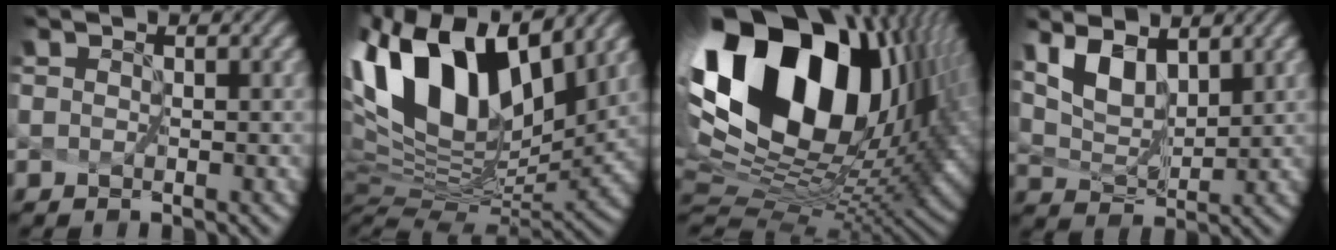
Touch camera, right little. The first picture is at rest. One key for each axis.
{"total": 14.1, "fx": 6.9, "fy": 6.9, "fz": 10.2, "tx": -0.195, "ty": 0.028, "tz": 0.136}
{"total": 19.4, "fx": 7.7, "fy": 10.9, "fz": 14.1, "tx": -0.286, "ty": 0.034, "tz": 0.149}
{"total": 3.3, "fx": 2.7, "fy": 0.9, "fz": 1.7, "tx": -0.043, "ty": -0.007, "tz": 0.057}